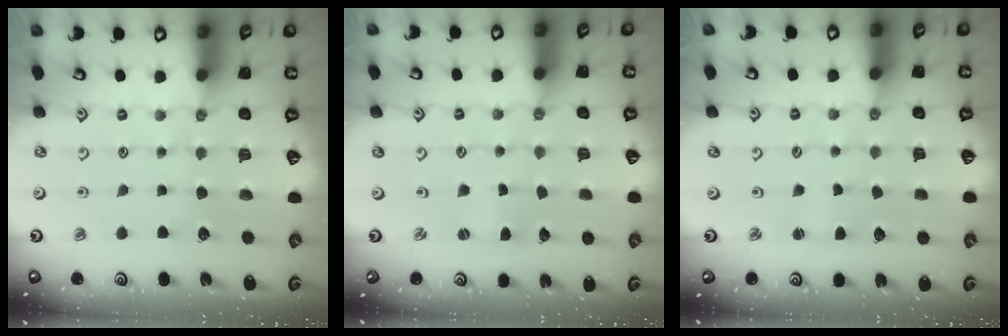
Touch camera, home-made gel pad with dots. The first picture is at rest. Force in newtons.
{"total": 0.9, "press": 0.9, "slide": 0.2}
{"total": 1.5, "press": 1.5, "slide": 0.1}